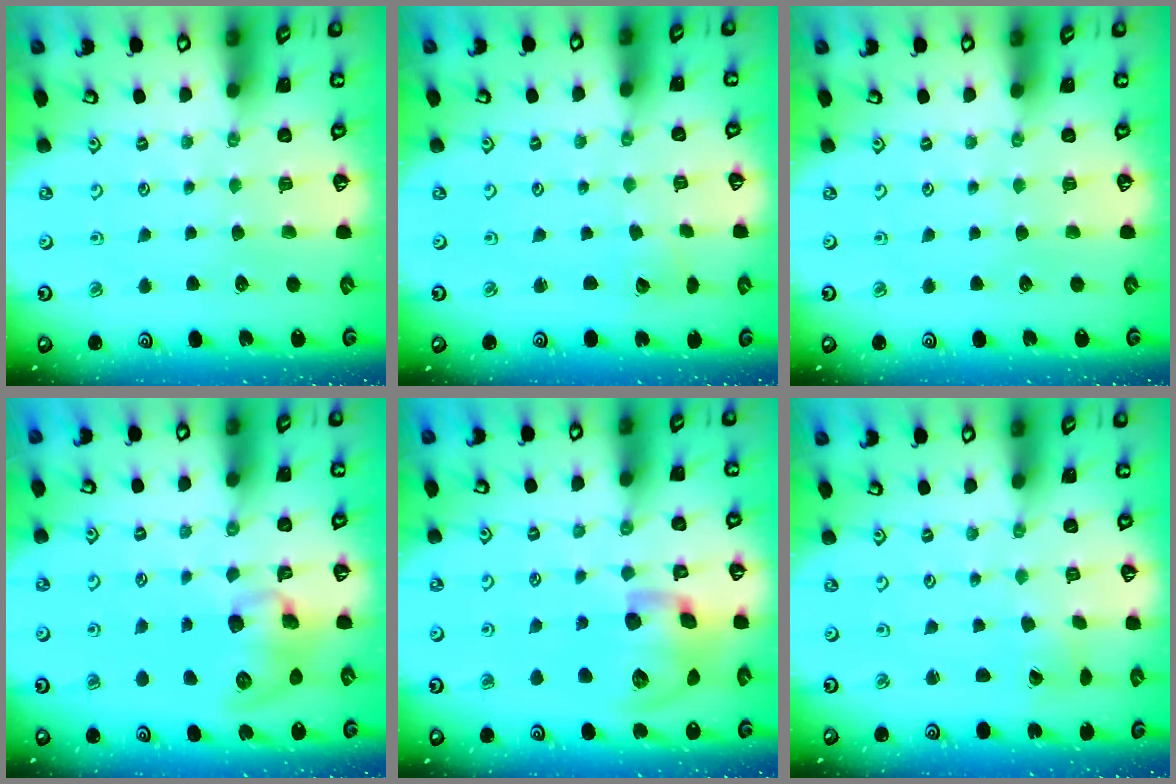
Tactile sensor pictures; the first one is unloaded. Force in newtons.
{"total": 2.1, "press": 2.1, "slide": 0.1}
{"total": 0.0}
{"total": 10.3, "press": 10.3, "slide": 0.5}
{"total": 16.7, "press": 16.6, "slide": 2.4}
{"total": 1.7, "press": 1.7, "slide": 0.1}